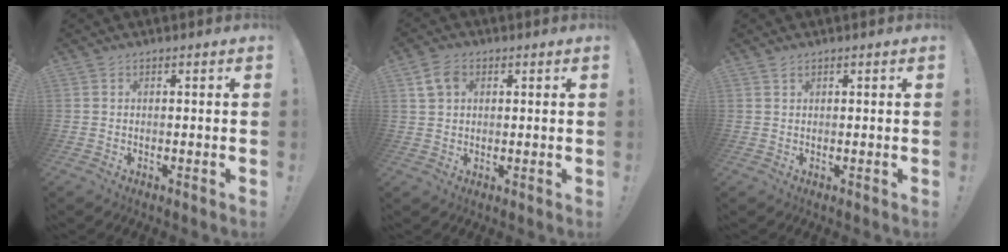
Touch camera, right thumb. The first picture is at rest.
{"total": 5.7, "force": [2.2, 4.1, 3.3], "torque": [-0.060, 0.006, 0.045]}
{"total": 0.6, "force": [0.5, 0.2, 0.3], "torque": [-0.009, 0.001, 0.010]}